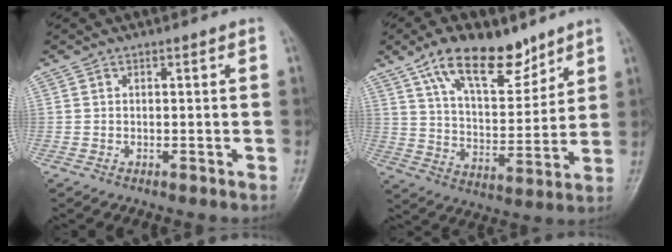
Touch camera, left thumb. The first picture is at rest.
{"total": 15.7, "force": [10.3, 7.2, 9.4], "torque": [-0.119, -0.054, 0.182]}